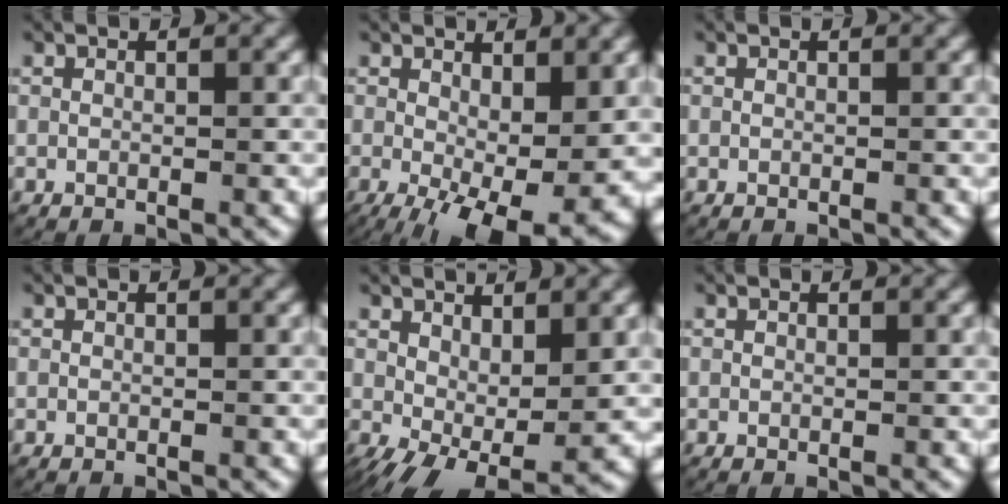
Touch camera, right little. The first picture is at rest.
{"total": 9.7, "force": [-3.8, 4.6, 7.7], "torque": [-0.119, -0.056, -0.026]}
{"total": 0.0}
{"total": 0.0}
{"total": 6.1, "force": [-0.9, 3.4, 5.0], "torque": [-0.081, -0.045, 0.011]}
{"total": 0.0}